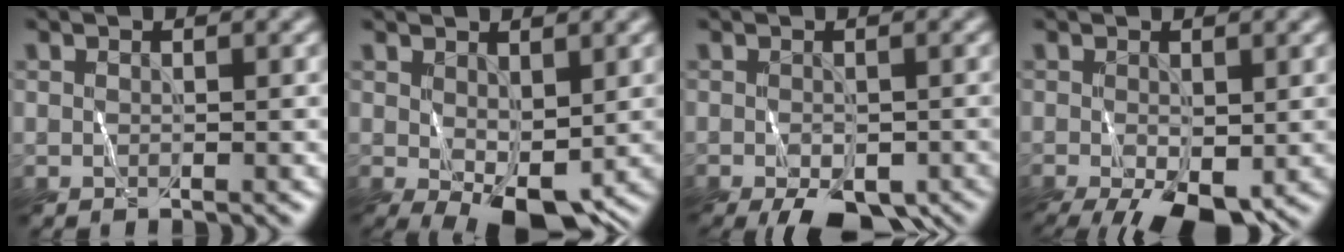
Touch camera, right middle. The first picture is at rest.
{"total": 5.0, "force": [-0.7, 2.4, 4.4], "torque": [-0.089, -0.003, -0.005]}
{"total": 5.4, "force": [-2.7, 2.8, 3.8], "torque": [-0.061, -0.004, -0.039]}
{"total": 6.3, "force": [-2.5, 3.0, 4.9], "torque": [-0.105, -0.008, -0.035]}